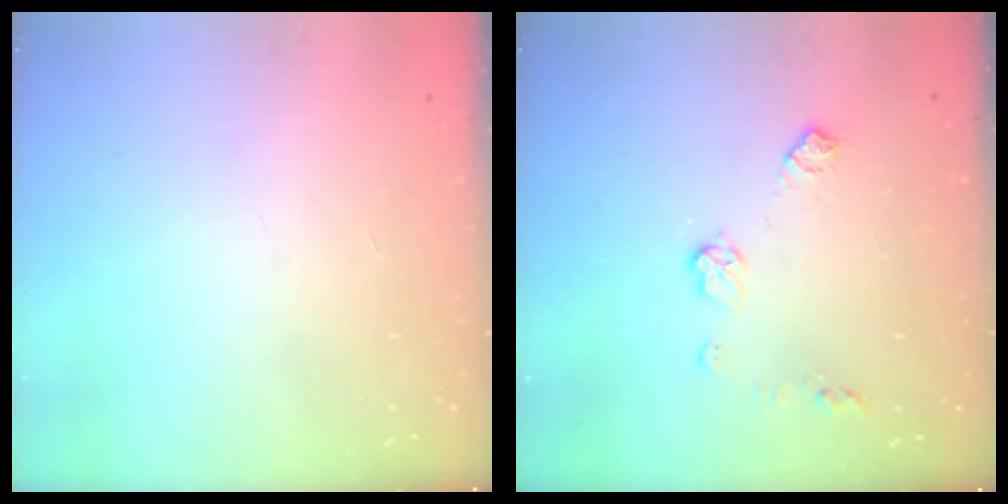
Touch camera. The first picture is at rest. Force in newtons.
{"total": 7.2, "press": 7.2, "slide": 0.2}